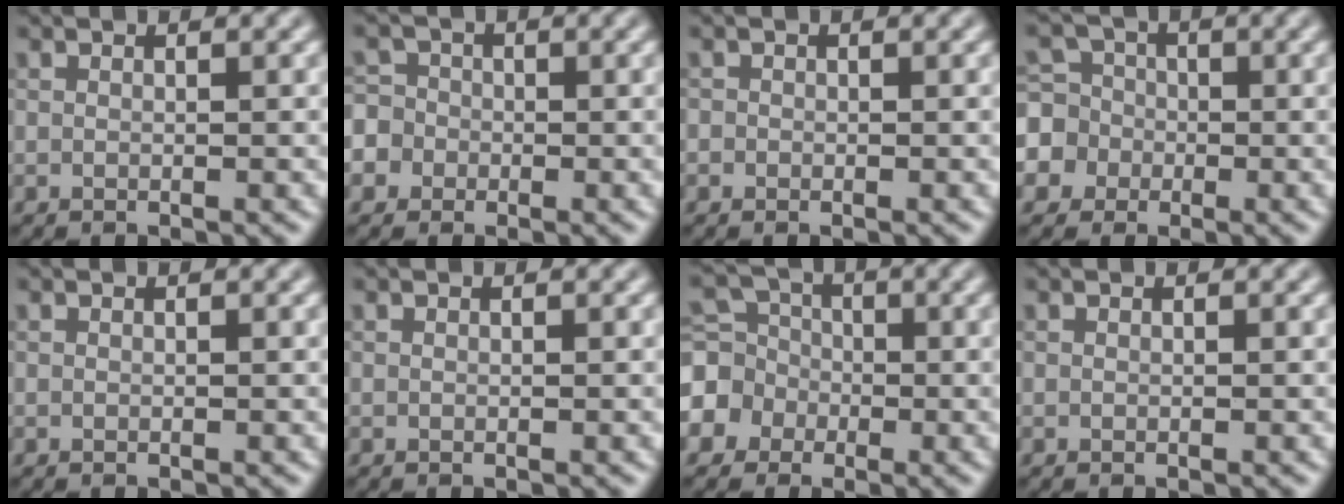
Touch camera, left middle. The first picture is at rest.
{"total": 6.5, "force": [-2.4, 5.8, 1.5], "torque": [-0.036, 0.008, -0.077]}
{"total": 0.5, "force": [-0.1, 0.5, 0.0], "torque": [0.004, -0.005, -0.003]}
{"total": 7.7, "force": [-1.6, 7.3, 2.0], "torque": [-0.051, 0.016, -0.067]}
{"total": 0.0}
{"total": 0.0}
{"total": 6.0, "force": [-1.5, 5.6, 1.7], "torque": [-0.029, 0.013, -0.060]}
{"total": 0.0}